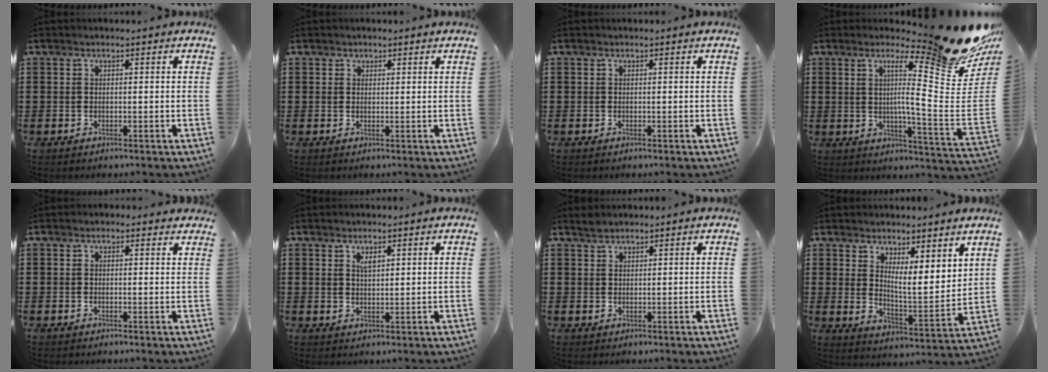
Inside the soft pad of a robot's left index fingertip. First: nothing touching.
{"total": 1.1, "force": [0.9, 0.6, -0.1], "torque": [-0.001, 0.003, 0.017]}
{"total": 0.0}
{"total": 16.3, "force": [10.7, 1.3, 12.1], "torque": [-0.189, -0.100, 0.160]}
{"total": 0.7, "force": [0.5, 0.5, 0.1], "torque": [-0.006, 0.005, 0.009]}
{"total": 1.8, "force": [1.1, 0.6, 1.2], "torque": [-0.019, -0.002, 0.018]}
{"total": 1.4, "force": [1.3, 0.6, -0.2], "torque": [-0.001, 0.002, 0.026]}
{"total": 4.8, "force": [4.2, 1.1, 1.9], "torque": [-0.041, -0.036, 0.069]}